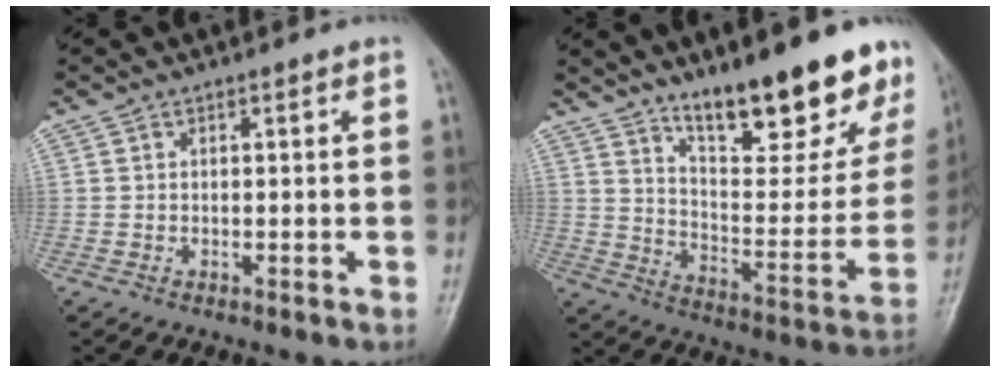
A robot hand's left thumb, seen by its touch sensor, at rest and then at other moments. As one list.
[{"total": 22.2, "force": [15.4, 6.8, 14.5], "torque": [-0.157, -0.092, 0.238]}]